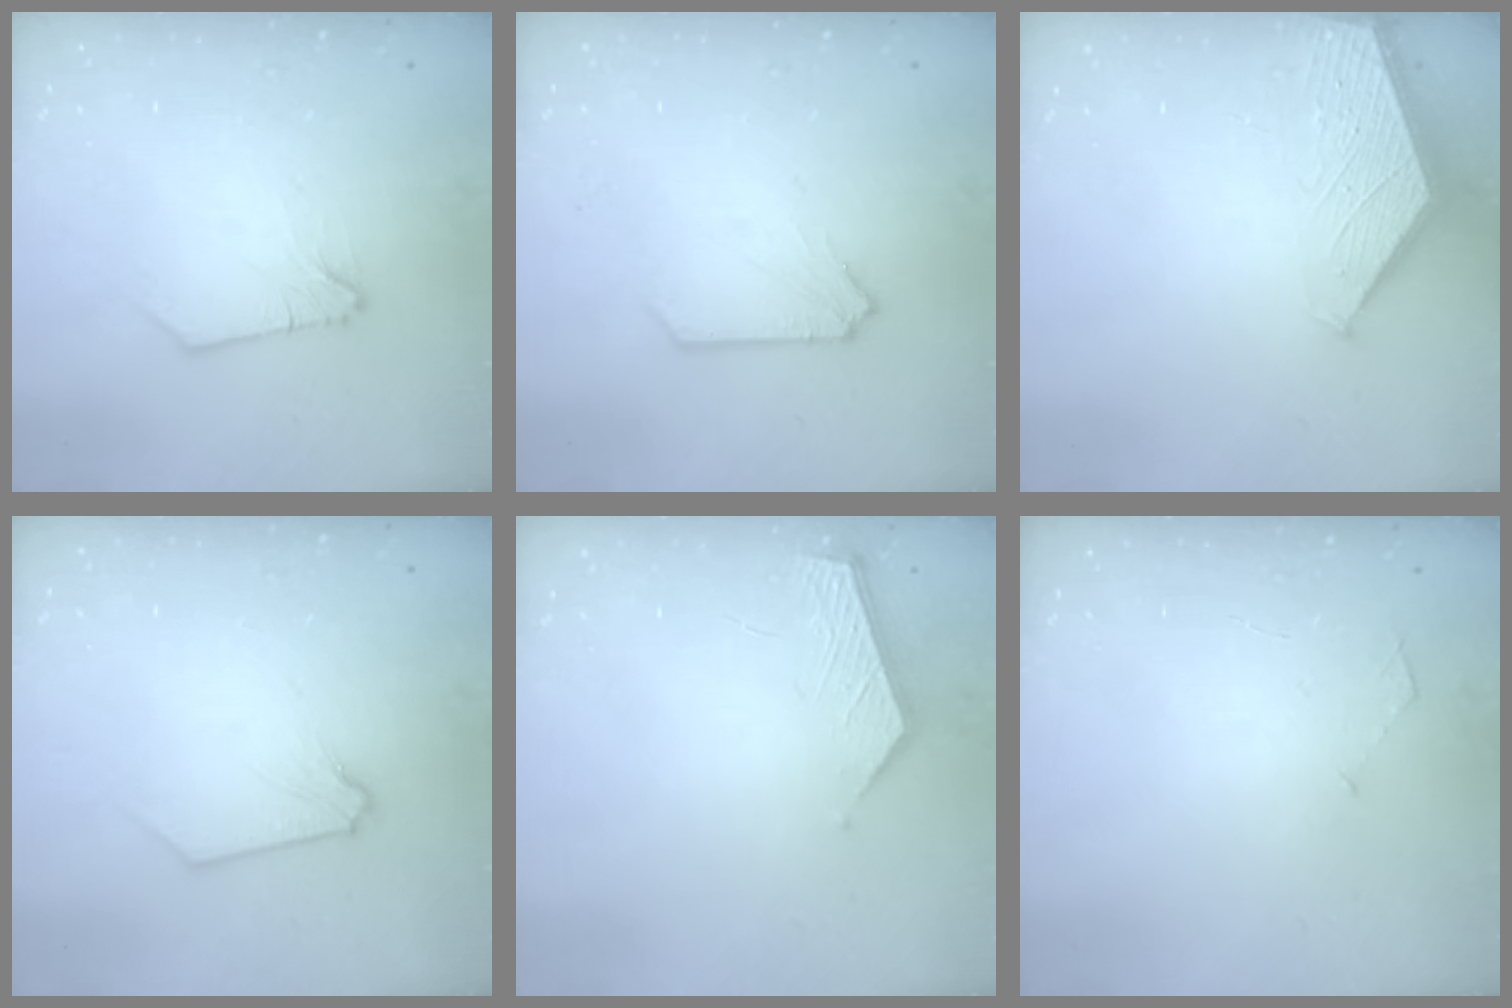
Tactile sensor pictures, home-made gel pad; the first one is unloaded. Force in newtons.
{"total": 1.0, "press": 1.0, "slide": 0.1}
{"total": 1.9, "press": 1.9, "slide": 0.2}
{"total": 0.0}
{"total": 4.8, "press": 4.8, "slide": 0.5}
{"total": 3.9, "press": 3.9, "slide": 0.5}